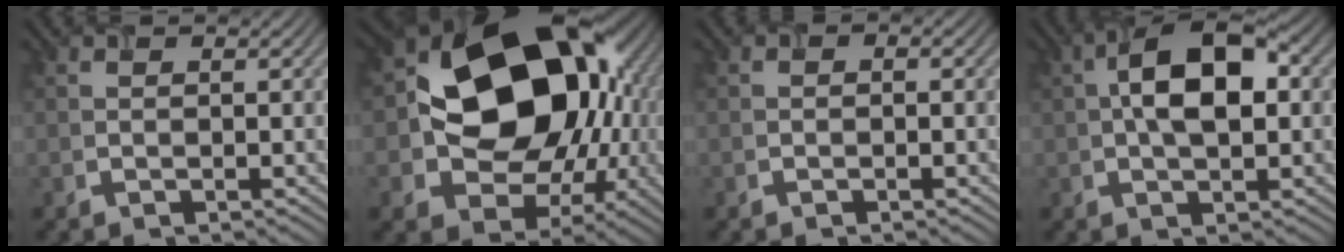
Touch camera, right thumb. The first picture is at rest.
{"total": 17.4, "force": [1.7, 13.2, 11.3], "torque": [-0.163, -0.017, 0.040]}
{"total": 0.7, "force": [-0.4, 0.5, 0.3], "torque": [-0.007, -0.001, -0.010]}
{"total": 9.2, "force": [1.2, 4.7, 7.9], "torque": [-0.142, 0.016, 0.013]}